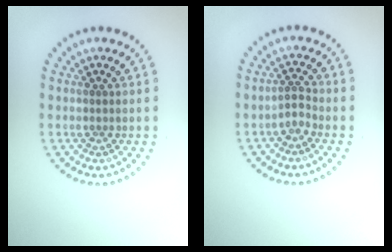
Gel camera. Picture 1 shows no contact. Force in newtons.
{"total": 1.4, "press": 0.9, "slide": 1.0}